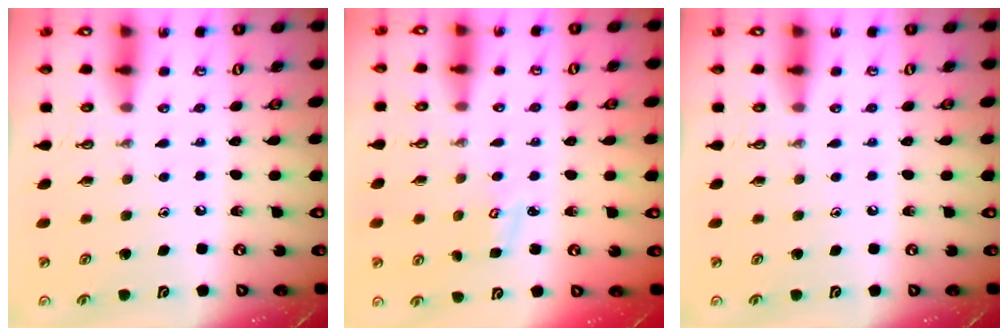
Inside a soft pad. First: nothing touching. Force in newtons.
{"total": 3.0, "press": 3.0, "slide": 0.3}
{"total": 0.0}